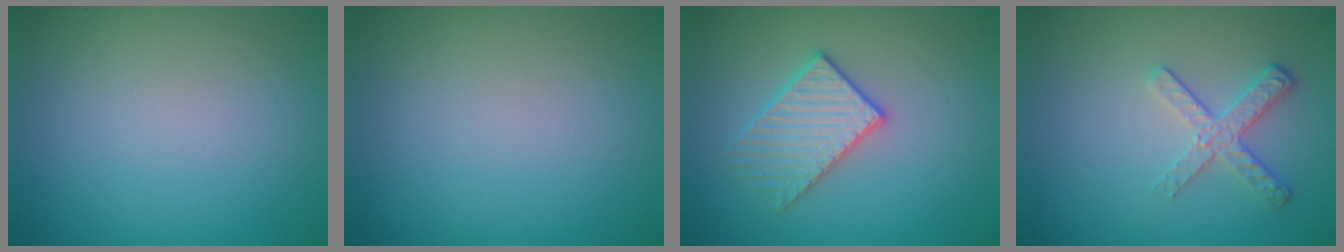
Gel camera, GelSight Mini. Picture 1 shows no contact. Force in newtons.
{"total": 0.0}
{"total": 3.2, "press": 3.1, "slide": 0.6}
{"total": 2.6, "press": 2.2, "slide": 1.4}